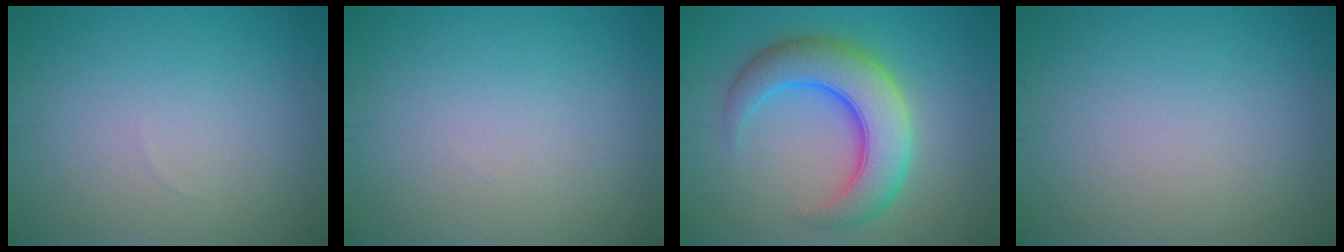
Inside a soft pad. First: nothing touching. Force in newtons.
{"total": 0.0}
{"total": 7.9, "press": 7.8, "slide": 0.3}
{"total": 0.0}